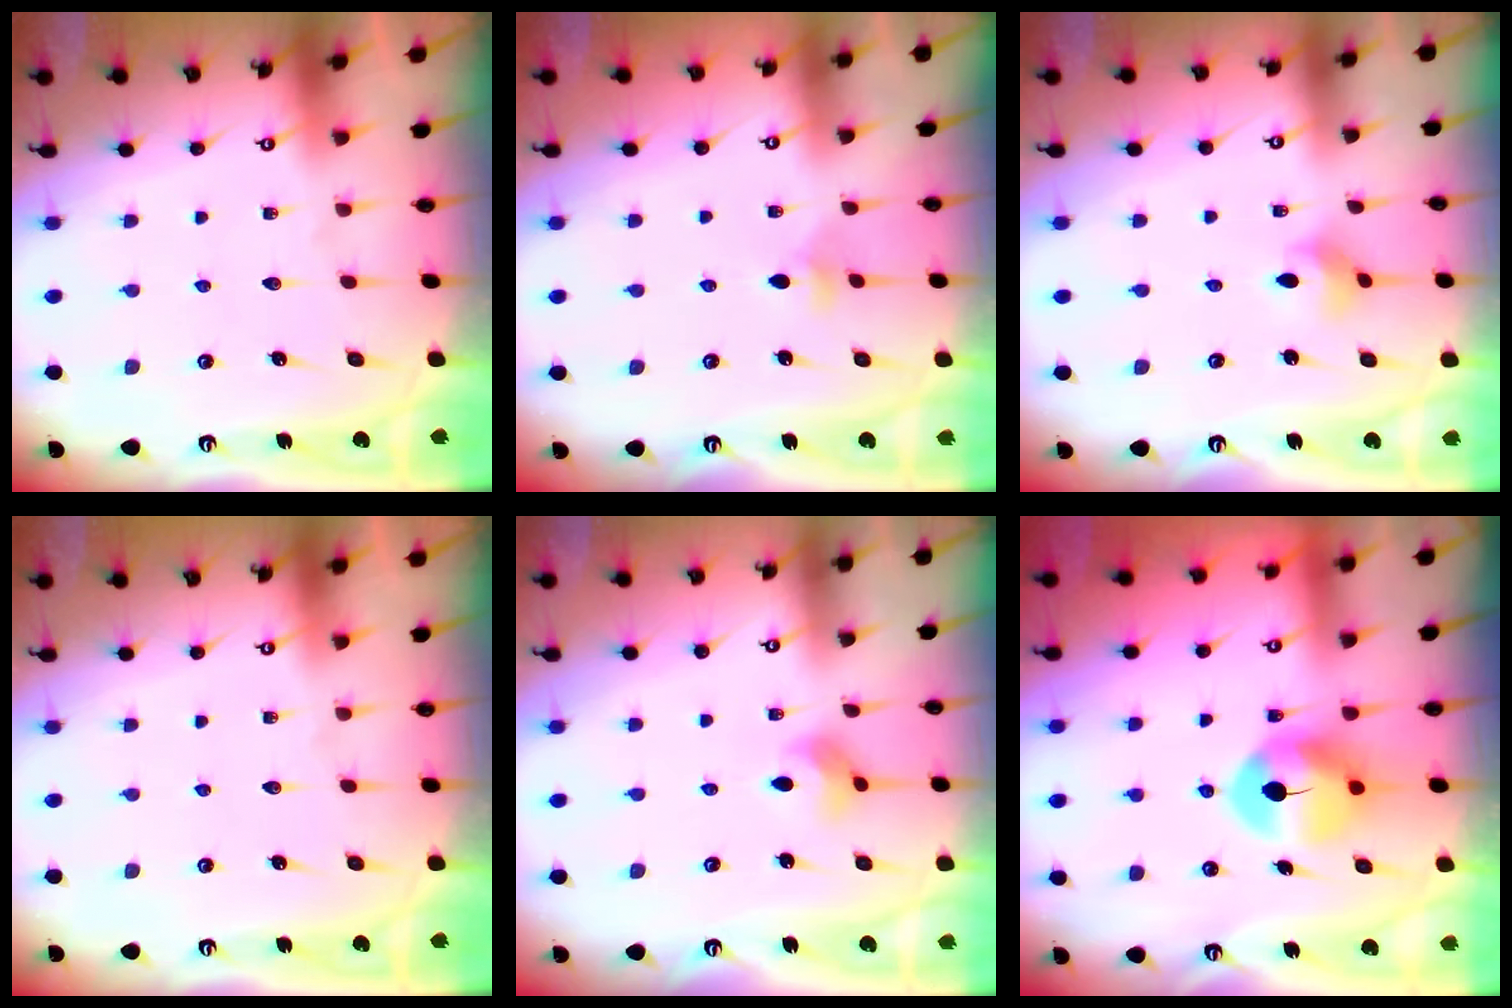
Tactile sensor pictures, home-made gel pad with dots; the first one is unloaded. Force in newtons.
{"total": 4.3, "press": 4.2, "slide": 0.8}
{"total": 3.9, "press": 3.9, "slide": 0.6}
{"total": 0.0}
{"total": 3.5, "press": 3.4, "slide": 0.7}
{"total": 7.4, "press": 7.3, "slide": 1.1}